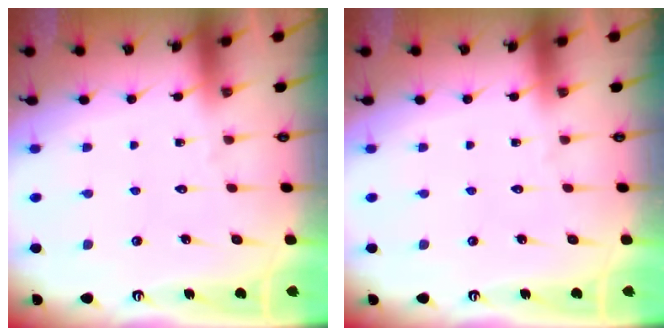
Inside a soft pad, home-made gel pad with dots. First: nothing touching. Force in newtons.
{"total": 0.0}